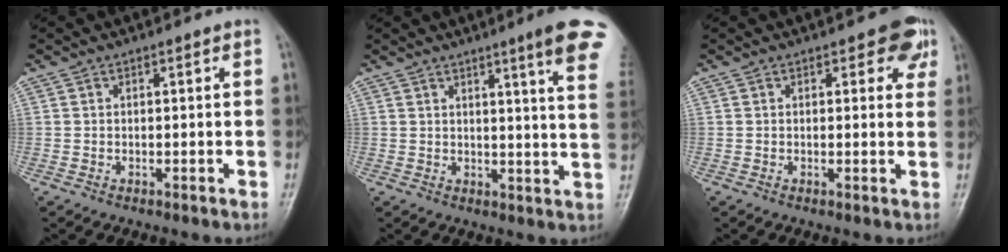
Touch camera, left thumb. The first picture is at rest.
{"total": 12.5, "force": [7.7, 0.5, 9.9], "torque": [-0.112, -0.032, 0.080]}
{"total": 4.8, "force": [2.4, 2.5, 3.3], "torque": [-0.005, -0.005, 0.022]}